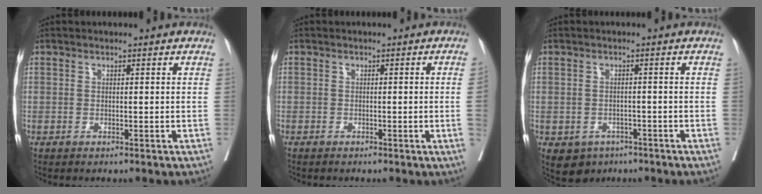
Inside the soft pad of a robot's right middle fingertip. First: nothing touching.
{"total": 1.6, "force": [-0.1, -0.7, 1.4], "torque": [-0.016, -0.003, -0.003]}
{"total": 5.3, "force": [-3.2, 4.0, 1.4], "torque": [-0.023, 0.002, -0.042]}